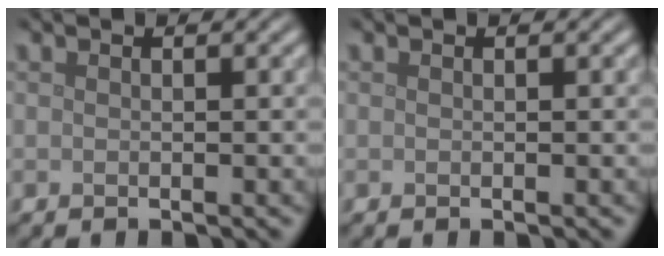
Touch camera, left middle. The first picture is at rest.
{"total": 0.0}